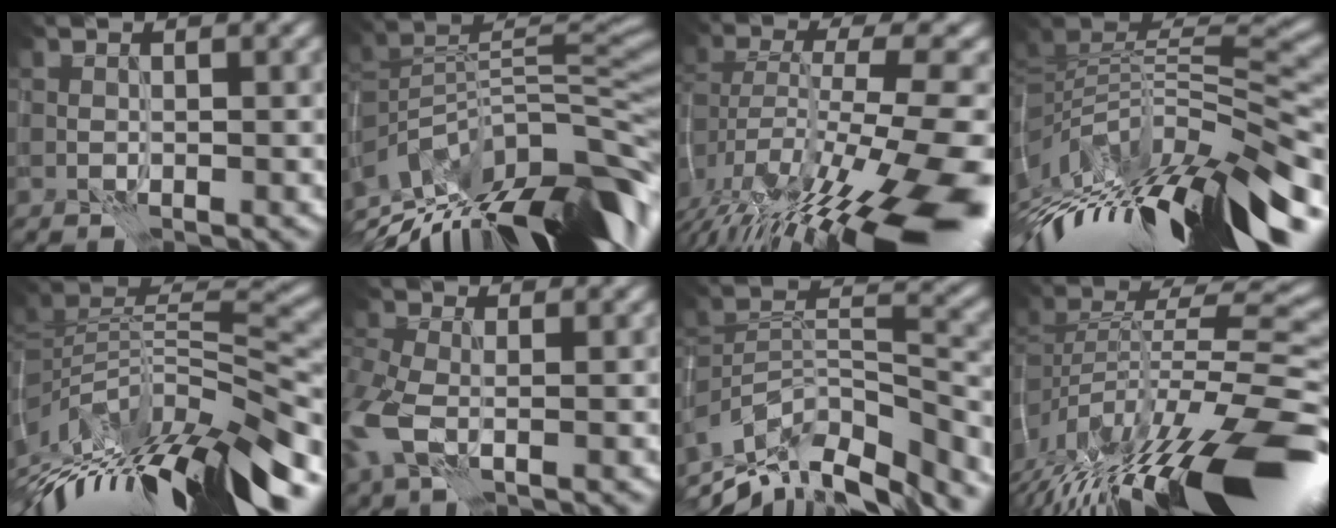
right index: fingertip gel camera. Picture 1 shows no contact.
{"total": 14.4, "force": [-8.6, 5.7, 10.1], "torque": [-0.188, 0.006, -0.132]}
{"total": 15.6, "force": [-7.9, 4.1, 12.9], "torque": [-0.225, 0.008, -0.120]}
{"total": 13.8, "force": [-4.5, 4.6, 12.3], "torque": [-0.215, 0.012, -0.061]}
{"total": 13.5, "force": [-6.2, 4.2, 11.2], "torque": [-0.199, 0.014, -0.094]}
{"total": 5.6, "force": [-1.4, 3.5, 4.2], "torque": [-0.114, -0.013, -0.031]}
{"total": 12.6, "force": [-9.7, 4.5, 6.5], "torque": [-0.131, 0.018, -0.154]}
{"total": 16.2, "force": [-10.0, 4.7, 11.8], "torque": [-0.210, 0.000, -0.159]}